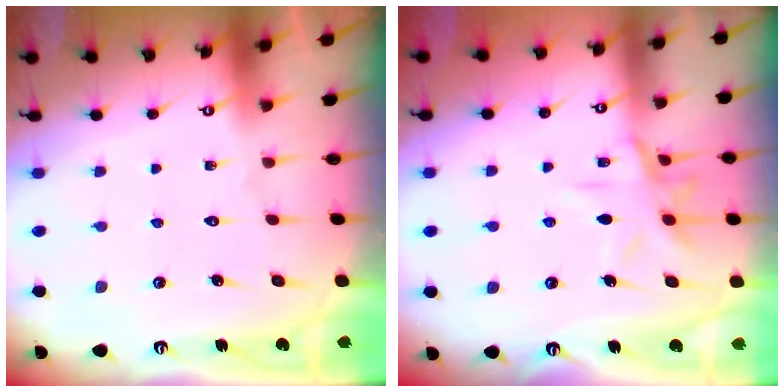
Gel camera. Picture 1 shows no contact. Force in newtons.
{"total": 10.6, "press": 10.5, "slide": 0.9}